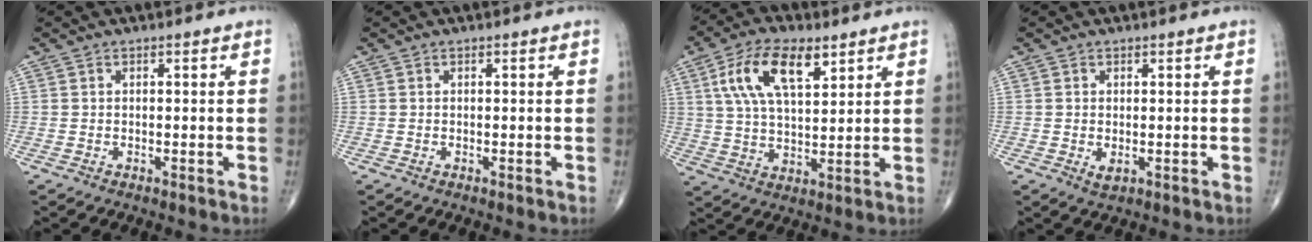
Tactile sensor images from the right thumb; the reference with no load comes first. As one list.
[{"total": 0.0}, {"total": 13.0, "force": [5.9, 5.9, 10.0], "torque": [-0.179, -0.009, 0.110]}, {"total": 1.6, "force": [-0.1, 0.9, 1.3], "torque": [-0.022, -0.006, 0.002]}]